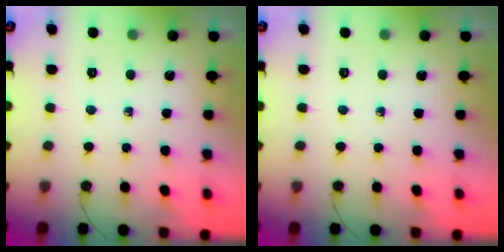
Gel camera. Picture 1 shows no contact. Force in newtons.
{"total": 0.0}